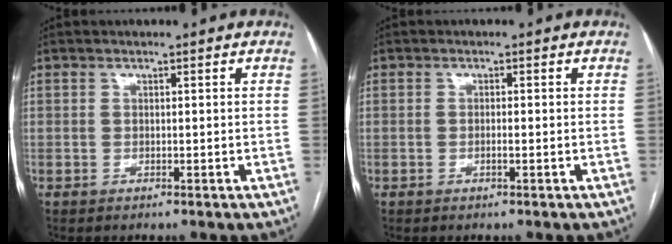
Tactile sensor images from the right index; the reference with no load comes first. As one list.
[{"total": 0.9, "force": [-0.3, 0.0, 0.9], "torque": [-0.016, 0.000, -0.004]}]